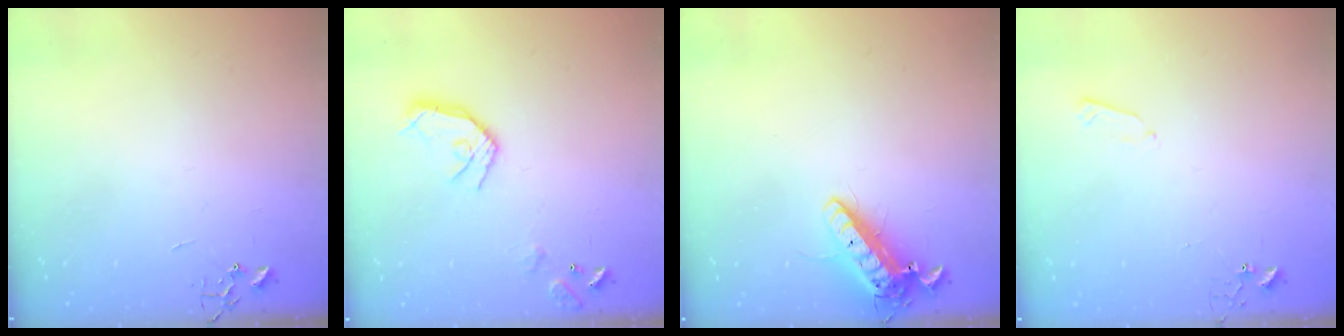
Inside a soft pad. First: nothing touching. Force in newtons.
{"total": 12.7, "press": 12.6, "slide": 1.6}
{"total": 14.4, "press": 14.1, "slide": 2.7}
{"total": 3.7, "press": 3.6, "slide": 0.5}